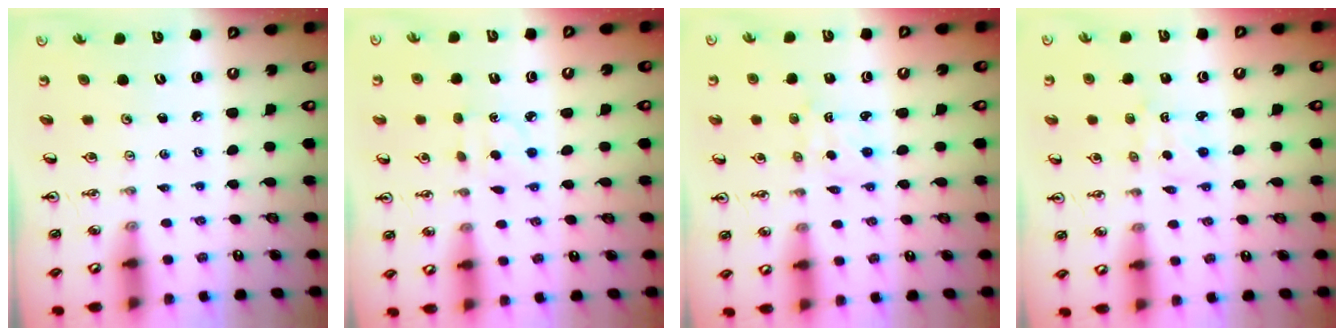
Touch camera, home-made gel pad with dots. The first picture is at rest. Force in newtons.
{"total": 2.6, "press": 2.5, "slide": 0.7}
{"total": 1.8, "press": 1.7, "slide": 0.3}
{"total": 1.8, "press": 1.7, "slide": 0.3}